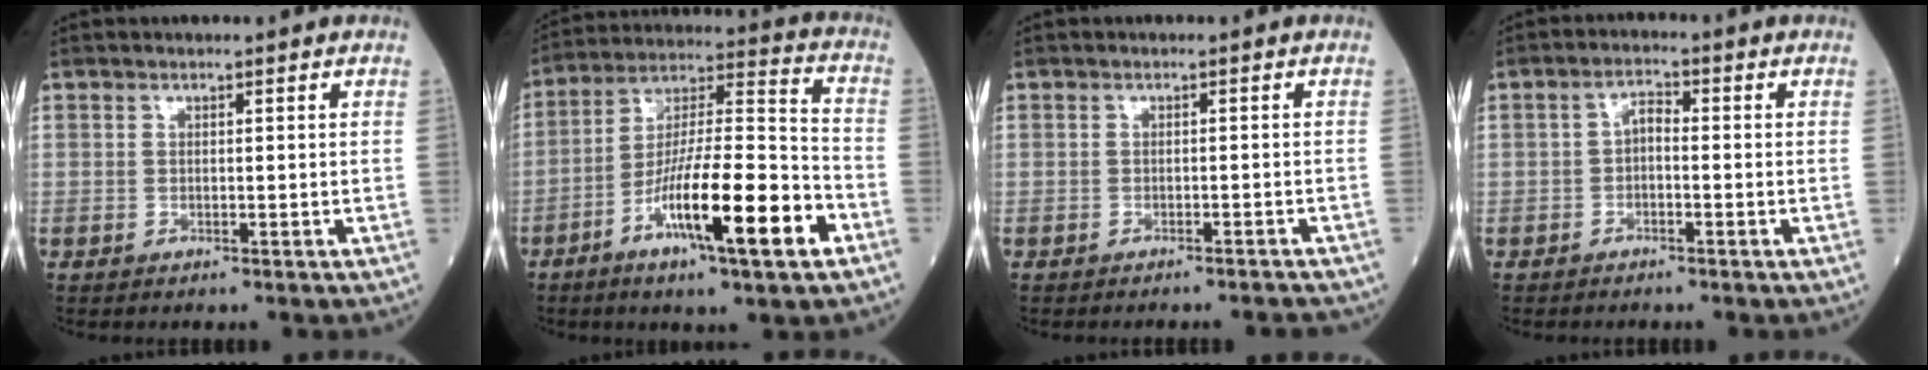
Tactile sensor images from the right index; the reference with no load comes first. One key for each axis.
{"total": 18.1, "fx": -7.8, "fy": 1.6, "fz": 16.2, "tx": -0.290, "ty": -0.013, "tz": -0.133}
{"total": 3.9, "fx": -3.7, "fy": 0.6, "fz": 0.9, "tx": -0.008, "ty": -0.007, "tz": -0.042}
{"total": 2.3, "fx": -0.5, "fy": 1.0, "fz": 2.0, "tx": -0.031, "ty": 0.007, "tz": -0.012}